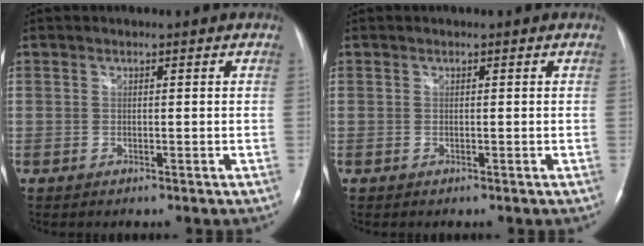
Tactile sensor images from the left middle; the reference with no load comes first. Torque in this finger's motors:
{"motor_torque": [0.00, 0.00, 0.04, 0.00]}